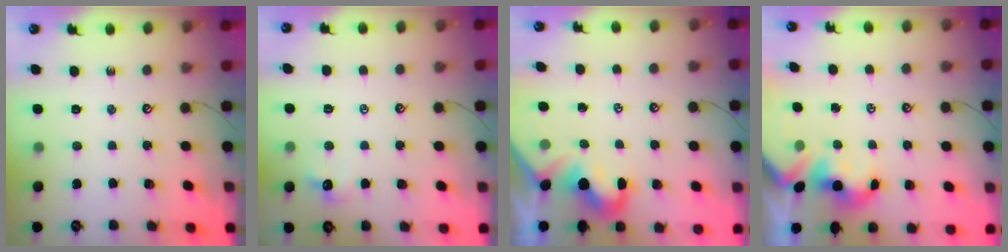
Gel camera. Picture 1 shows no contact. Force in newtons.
{"total": 0.5, "press": 0.1, "slide": 0.5}
{"total": 1.7, "press": 1.5, "slide": 0.8}
{"total": 1.1, "press": 0.8, "slide": 0.7}